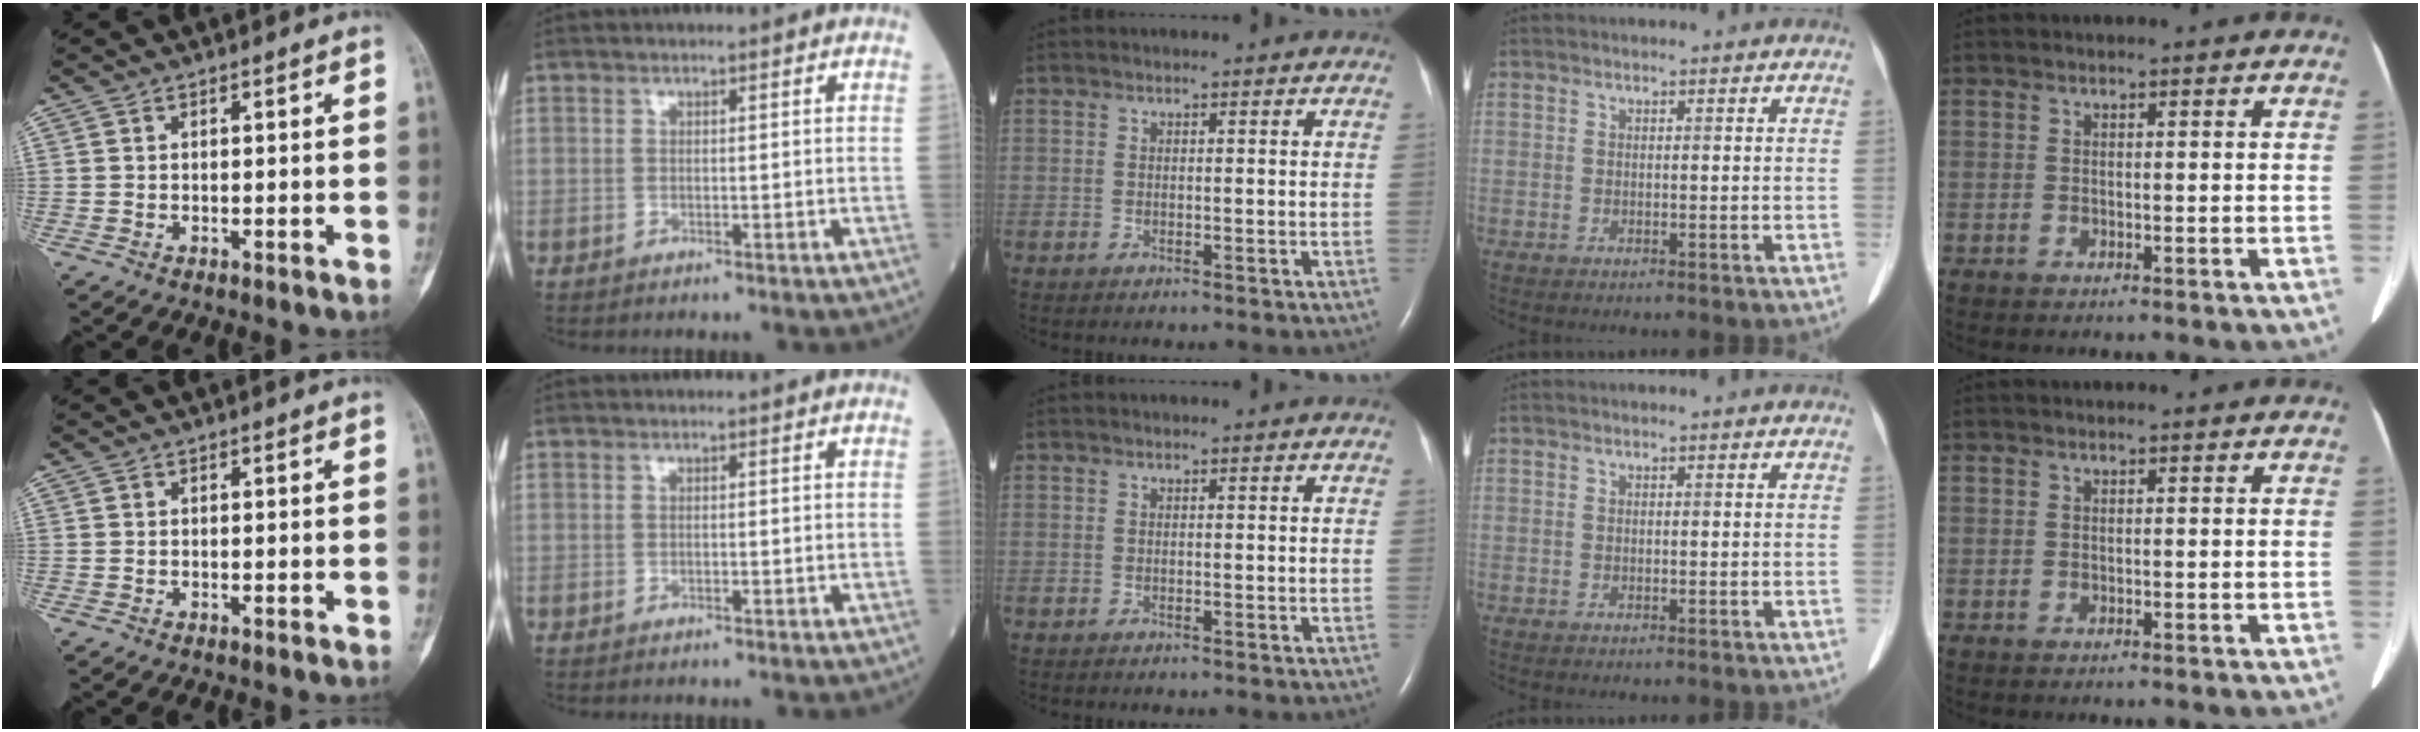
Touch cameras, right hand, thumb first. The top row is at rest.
{}